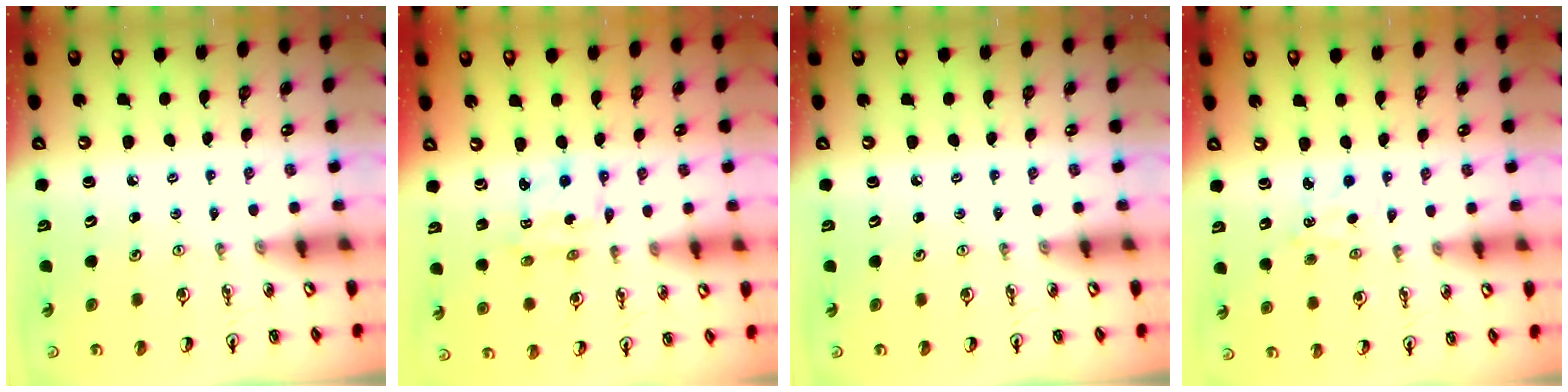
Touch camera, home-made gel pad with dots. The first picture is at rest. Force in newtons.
{"total": 2.6, "press": 2.6, "slide": 0.1}
{"total": 0.0}
{"total": 2.5, "press": 2.5, "slide": 0.4}